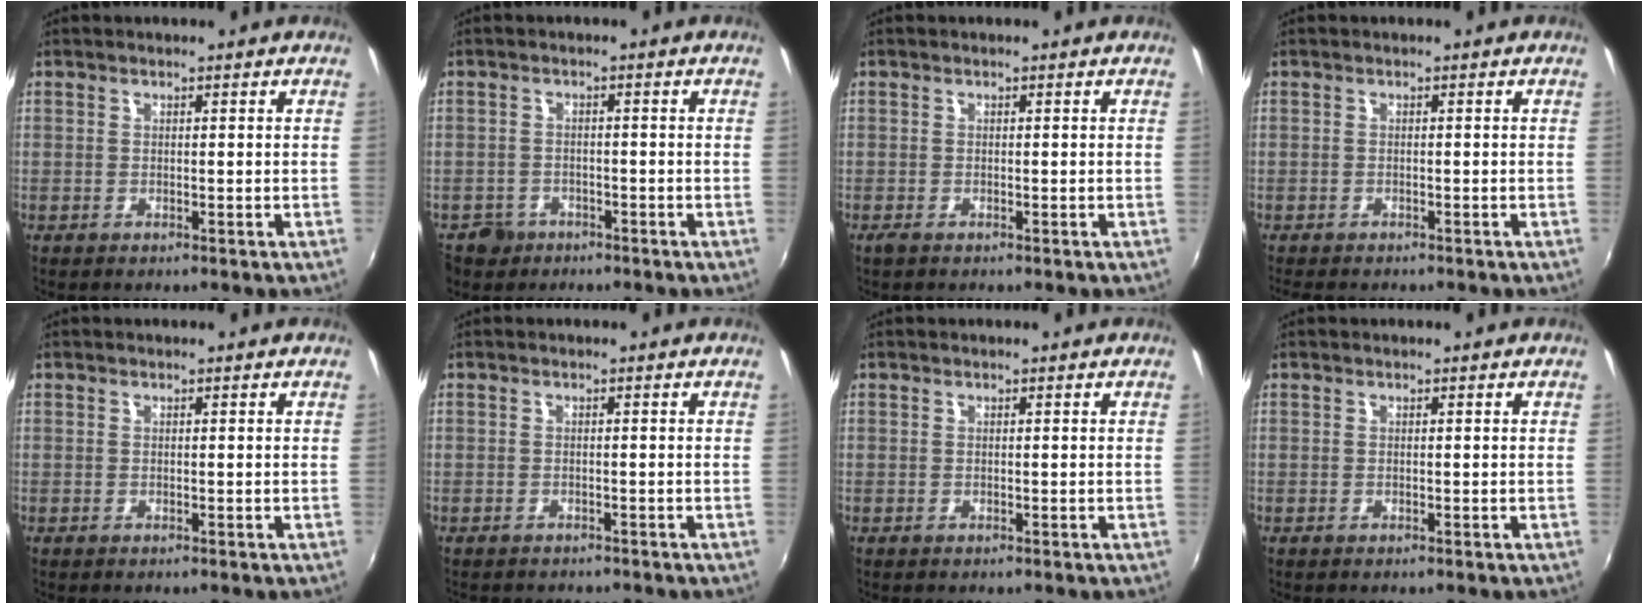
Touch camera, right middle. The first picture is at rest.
{"total": 4.3, "force": [-2.6, 3.3, 0.7], "torque": [-0.028, 0.005, -0.040]}
{"total": 0.8, "force": [-0.5, 0.3, 0.5], "torque": [-0.010, -0.003, -0.011]}
{"total": 2.9, "force": [-2.5, 1.0, 1.1], "torque": [-0.030, -0.012, -0.042]}
{"total": 0.0}
{"total": 1.8, "force": [-1.7, 0.8, 0.3], "torque": [-0.012, -0.004, -0.024]}
{"total": 0.0}
{"total": 0.0}